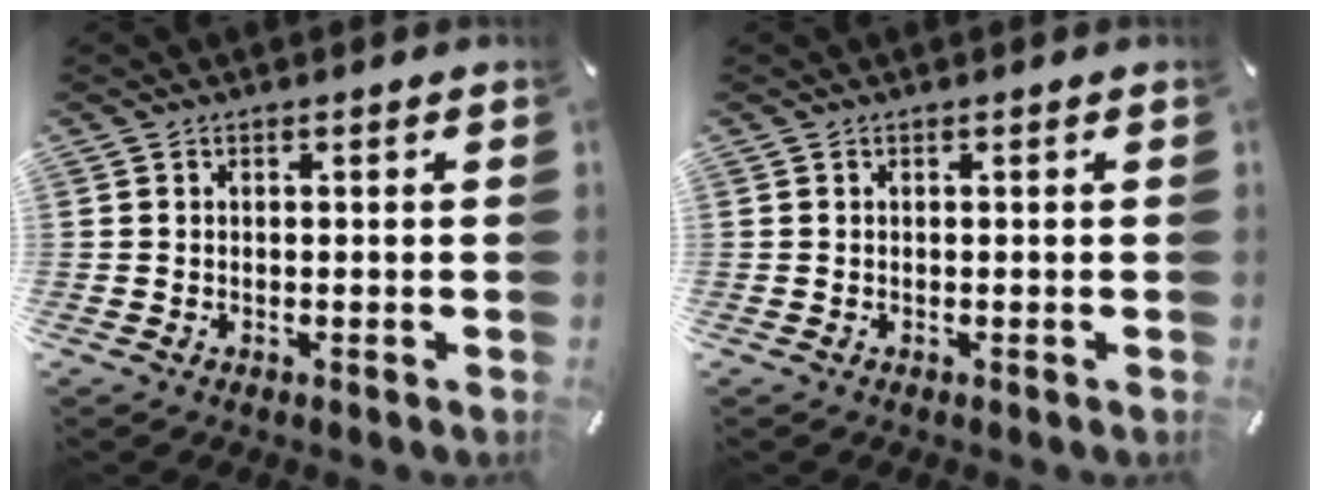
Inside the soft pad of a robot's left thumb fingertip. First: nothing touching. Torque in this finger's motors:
{"motor_torque": [-0.06, 0.06, -0.02, 0.02, 0.00]}